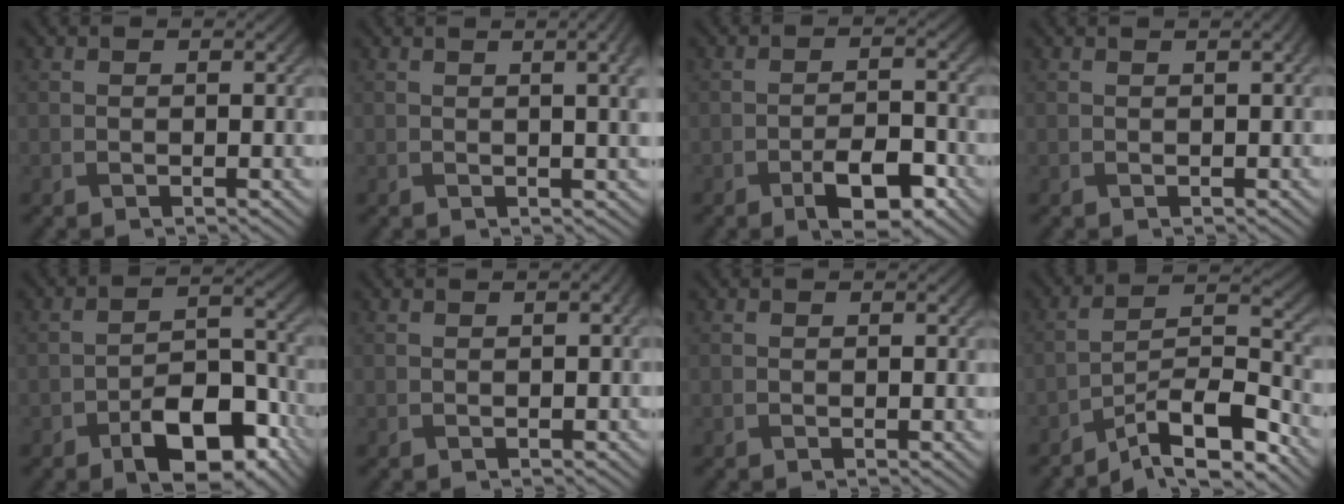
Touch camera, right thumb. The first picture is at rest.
{"total": 5.1, "force": [1.3, 1.4, 4.7], "torque": [-0.054, 0.013, 0.016]}
{"total": 5.8, "force": [-3.2, 2.3, 4.3], "torque": [-0.069, 0.004, -0.052]}
{"total": 1.3, "force": [0.6, 0.2, 1.1], "torque": [-0.019, 0.006, 0.002]}
{"total": 10.3, "force": [-5.6, 5.1, 6.9], "torque": [-0.099, -0.004, -0.092]}
{"total": 0.9, "force": [0.3, 0.2, 0.8], "torque": [-0.011, 0.004, 0.005]}
{"total": 0.0}
{"total": 11.0, "force": [-8.3, 2.5, 6.7], "torque": [-0.111, 0.008, -0.153]}